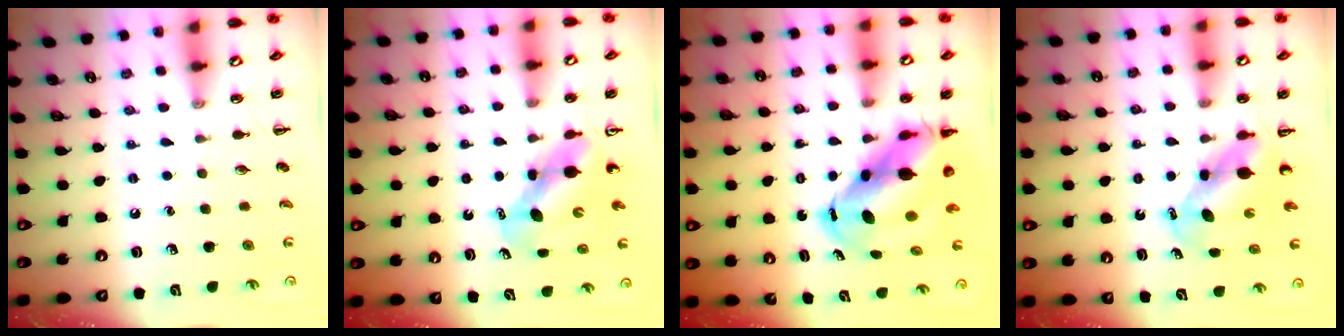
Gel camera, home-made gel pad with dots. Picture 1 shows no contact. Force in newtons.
{"total": 5.5, "press": 5.4, "slide": 1.0}
{"total": 11.2, "press": 10.9, "slide": 2.8}
{"total": 5.1, "press": 5.0, "slide": 0.9}